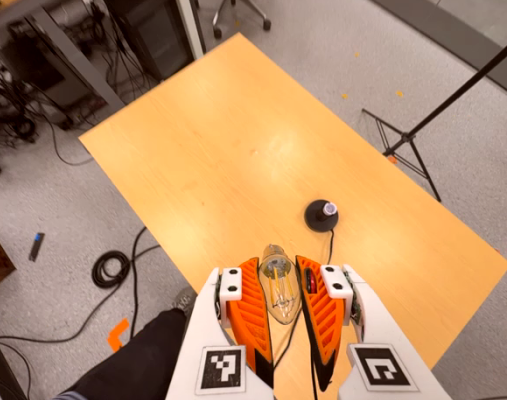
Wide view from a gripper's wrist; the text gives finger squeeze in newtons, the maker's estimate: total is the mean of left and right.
{"total": 21.7, "left": 24.8, "right": 18.6}